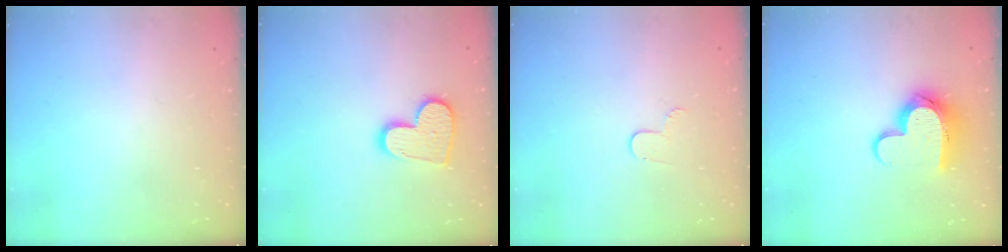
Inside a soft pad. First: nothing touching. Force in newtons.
{"total": 13.0, "press": 13.0, "slide": 1.0}
{"total": 3.8, "press": 3.8, "slide": 0.4}
{"total": 12.4, "press": 12.3, "slide": 1.0}